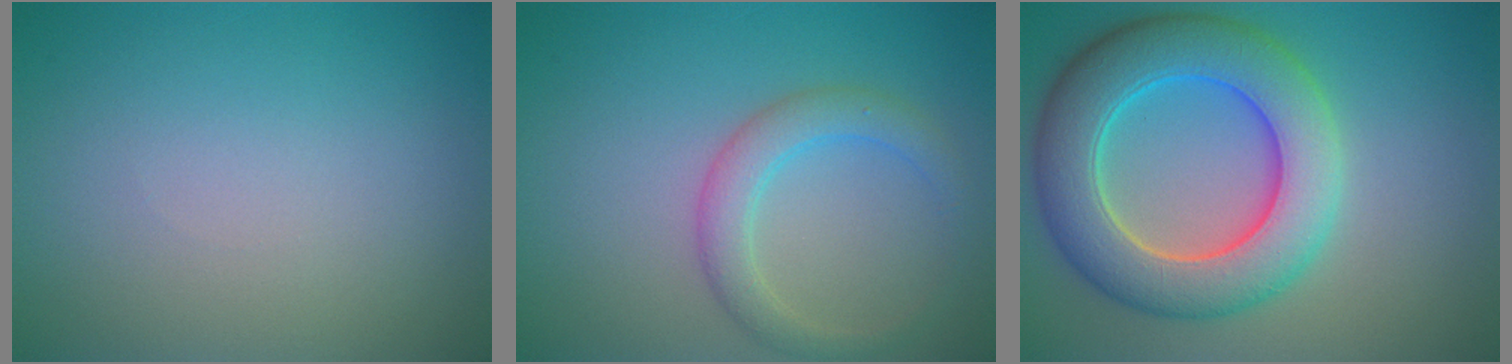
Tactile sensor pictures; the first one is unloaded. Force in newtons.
{"total": 3.0, "press": 3.0, "slide": 0.1}
{"total": 9.0, "press": 9.0, "slide": 0.4}